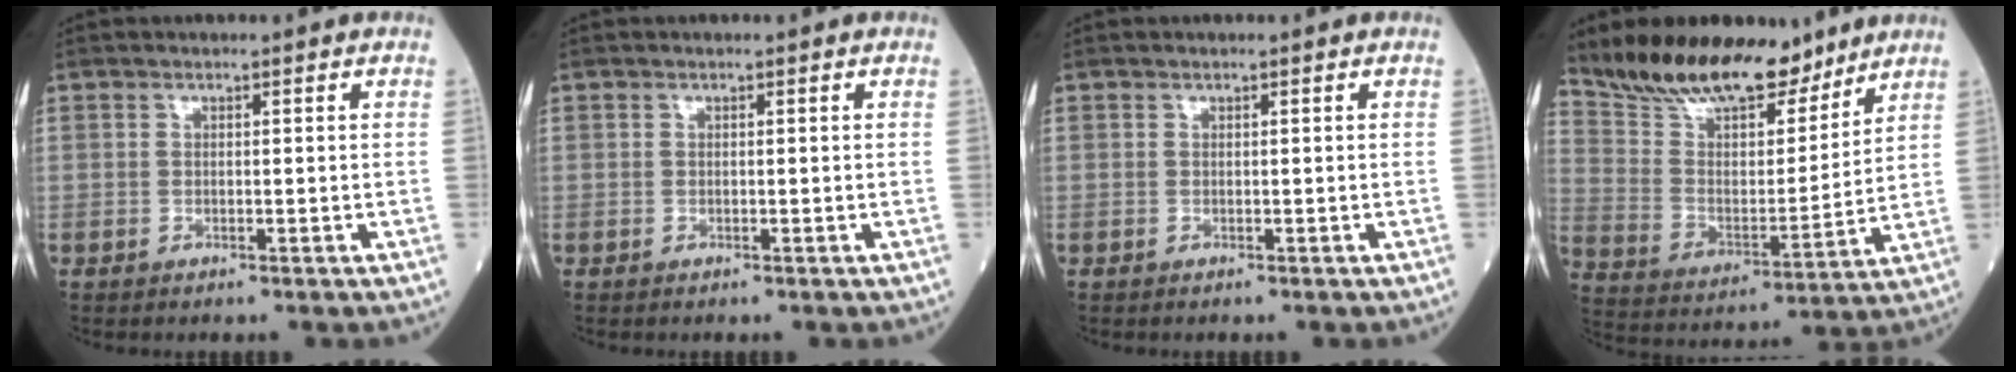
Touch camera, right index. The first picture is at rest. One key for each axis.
{"total": 0.0}
{"total": 0.0}
{"total": 18.4, "fx": 15.3, "fy": 5.5, "fz": 8.6, "tx": -0.154, "ty": 0.001, "tz": 0.278}